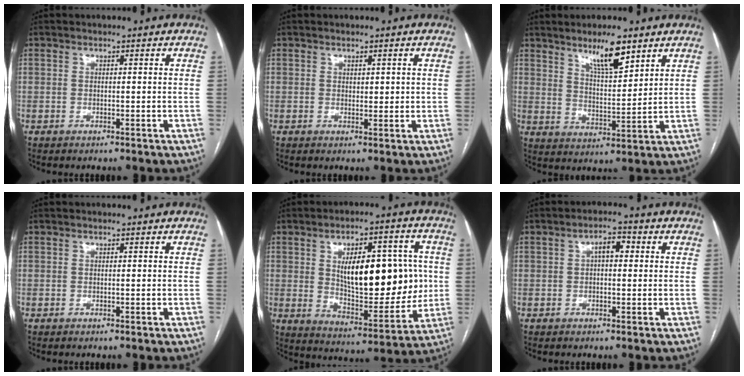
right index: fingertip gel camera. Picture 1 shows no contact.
{"total": 1.8, "force": [0.5, 1.0, 1.5], "torque": [-0.018, -0.003, 0.009]}
{"total": 7.9, "force": [5.5, 1.5, 5.5], "torque": [-0.099, -0.006, 0.101]}
{"total": 0.0}
{"total": 18.2, "force": [2.4, 7.8, 16.3], "torque": [-0.246, 0.013, 0.047]}
{"total": 3.3, "force": [0.6, 1.4, 2.9], "torque": [-0.048, 0.018, 0.007]}